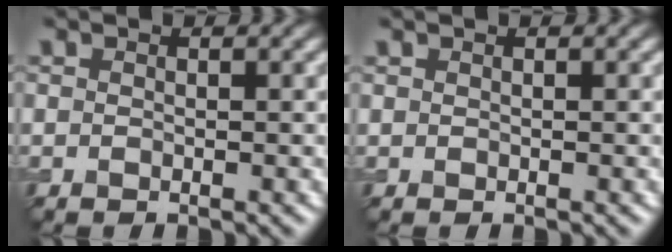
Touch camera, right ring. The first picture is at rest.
{"total": 0.0}